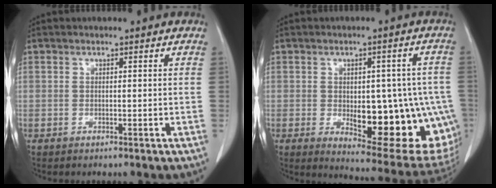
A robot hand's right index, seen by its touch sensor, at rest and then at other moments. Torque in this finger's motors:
{"motor_torque": [1.52, -0.62, 0.63, 0.07]}